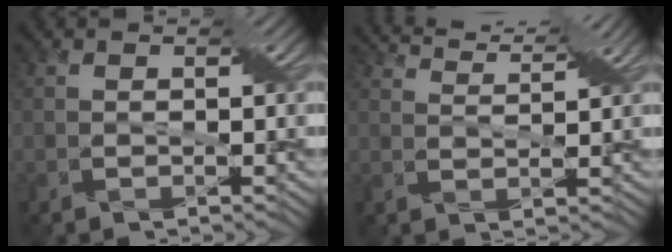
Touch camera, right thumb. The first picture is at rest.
{"total": 5.4, "force": [5.1, -0.3, 1.6], "torque": [-0.054, 0.002, 0.087]}